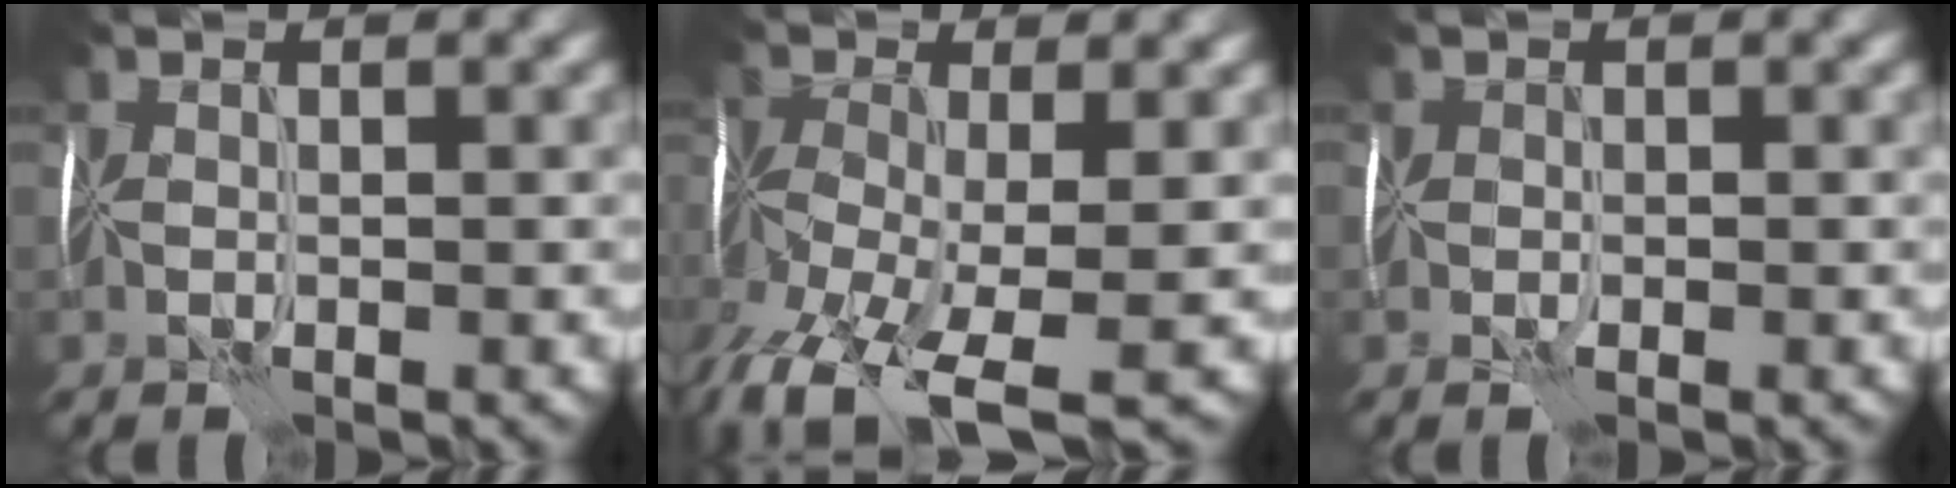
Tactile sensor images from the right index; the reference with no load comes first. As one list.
[{"total": 9.3, "force": [-4.7, 4.1, 6.8], "torque": [-0.155, -0.019, -0.085]}, {"total": 1.0, "force": [-0.5, 0.5, 0.6], "torque": [-0.008, 0.000, -0.012]}]